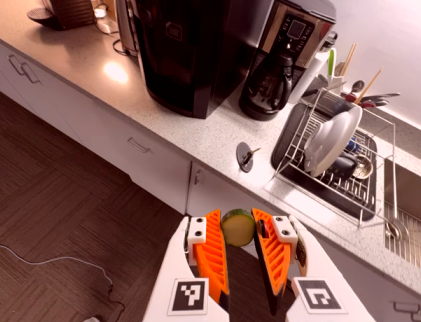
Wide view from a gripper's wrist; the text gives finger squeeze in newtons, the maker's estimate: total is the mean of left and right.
{"total": 10.9, "left": 10.8, "right": 11.0}